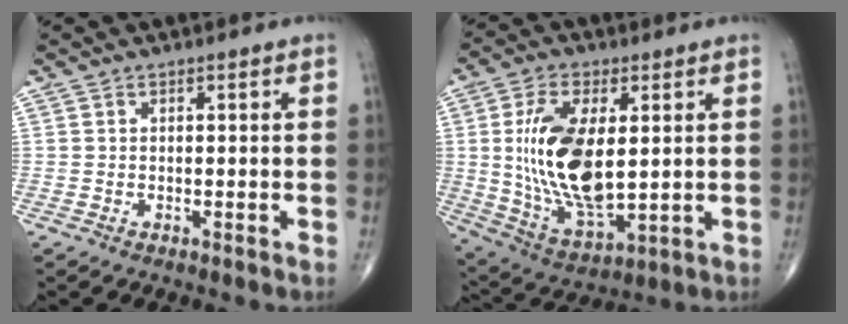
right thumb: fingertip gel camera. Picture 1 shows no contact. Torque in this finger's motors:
{"motor_torque": [1.93, 3.08, 1.98, 0.37, 0.23]}